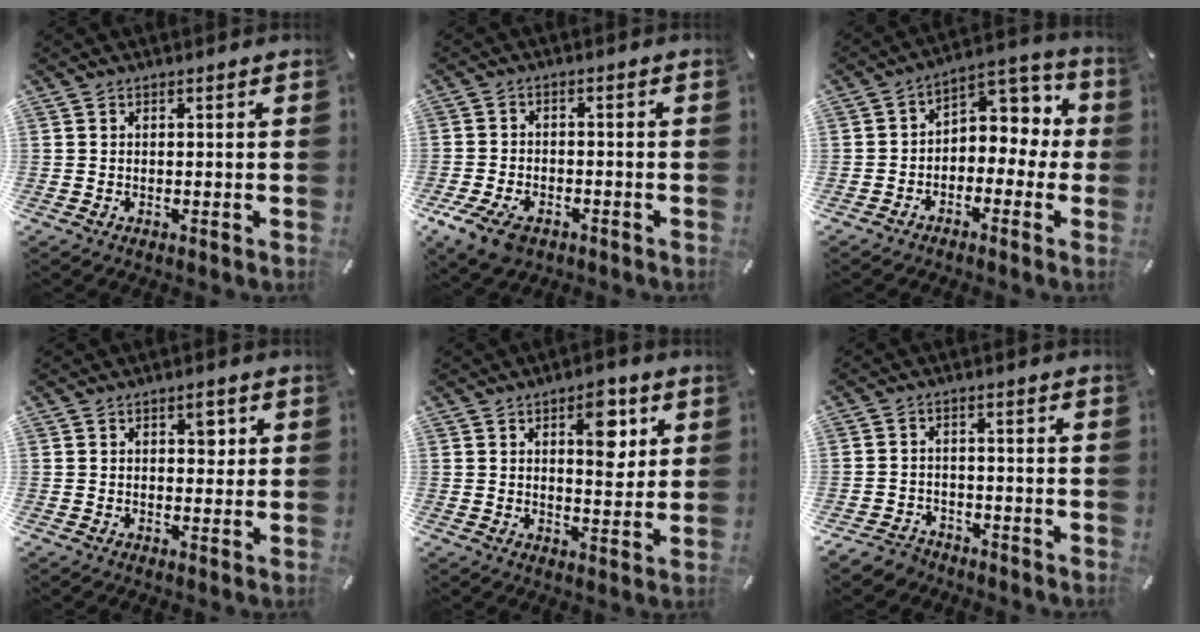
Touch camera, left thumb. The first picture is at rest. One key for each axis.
{"total": 6.9, "fx": -4.1, "fy": 4.1, "fz": 3.8, "tx": -0.088, "ty": 0.015, "tz": -0.075}
{"total": 6.2, "fx": 0.2, "fy": 5.5, "fz": 2.9, "tx": -0.036, "ty": -0.004, "tz": 0.002}
{"total": 3.7, "fx": 0.9, "fy": 2.2, "fz": 2.8, "tx": -0.027, "ty": -0.003, "tz": 0.006}
{"total": 9.3, "fx": 3.7, "fy": 4.8, "fz": 7.0, "tx": -0.080, "ty": -0.015, "tz": 0.055}
{"total": 4.4, "fx": -3.7, "fy": 2.3, "fz": 0.7, "tx": -0.021, "ty": 0.018, "tz": -0.075}